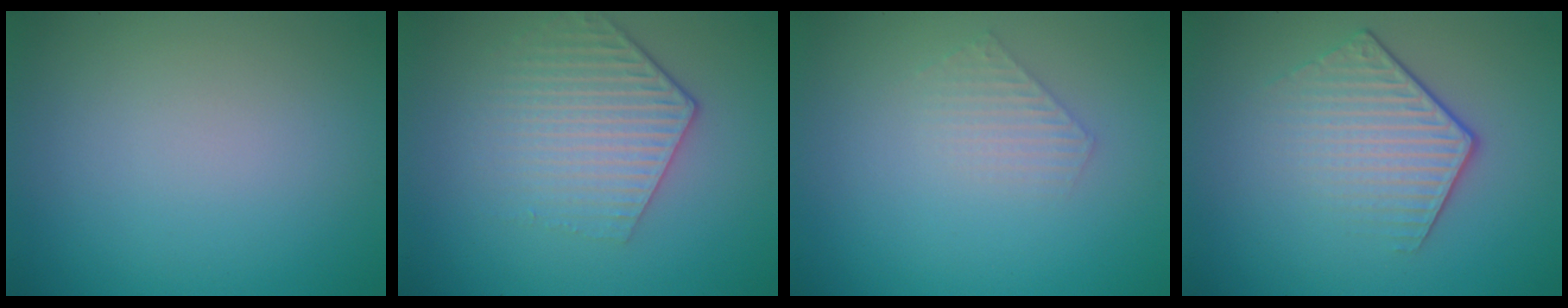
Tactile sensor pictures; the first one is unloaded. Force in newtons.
{"total": 4.2, "press": 3.2, "slide": 2.7}
{"total": 1.5, "press": 1.5, "slide": 0.3}
{"total": 4.0, "press": 2.8, "slide": 2.9}